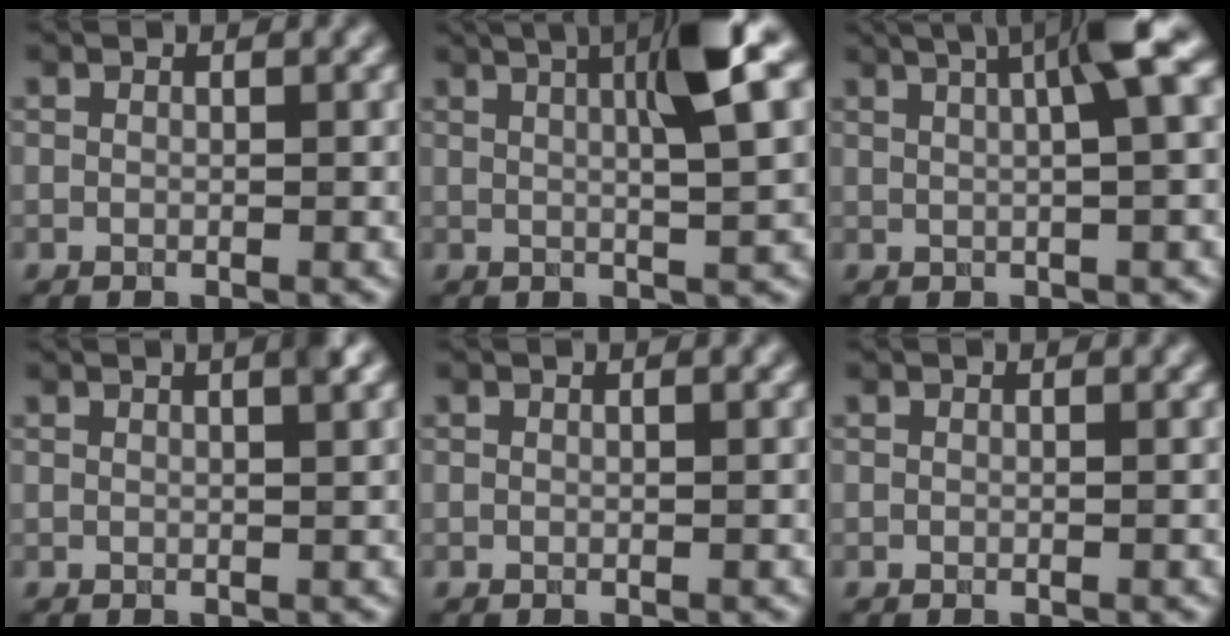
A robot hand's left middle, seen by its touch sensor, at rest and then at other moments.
{"total": 7.2, "force": [2.3, 1.3, 6.7], "torque": [-0.088, 0.012, 0.031]}
{"total": 6.1, "force": [2.0, 1.1, 5.6], "torque": [-0.070, 0.019, 0.027]}
{"total": 1.9, "force": [1.0, 0.4, 1.6], "torque": [-0.016, 0.004, 0.005]}
{"total": 0.0}
{"total": 0.0}